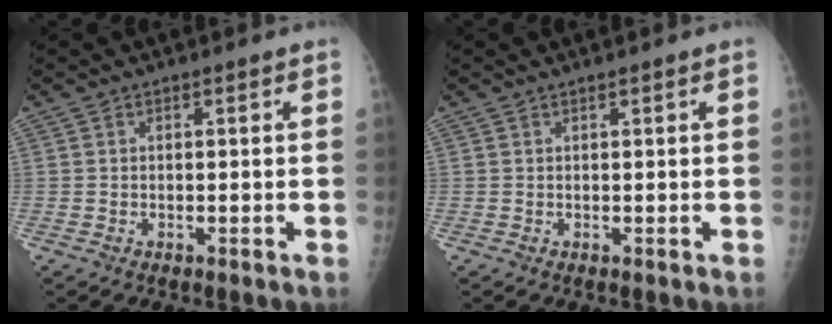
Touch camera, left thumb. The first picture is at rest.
{"total": 0.0}